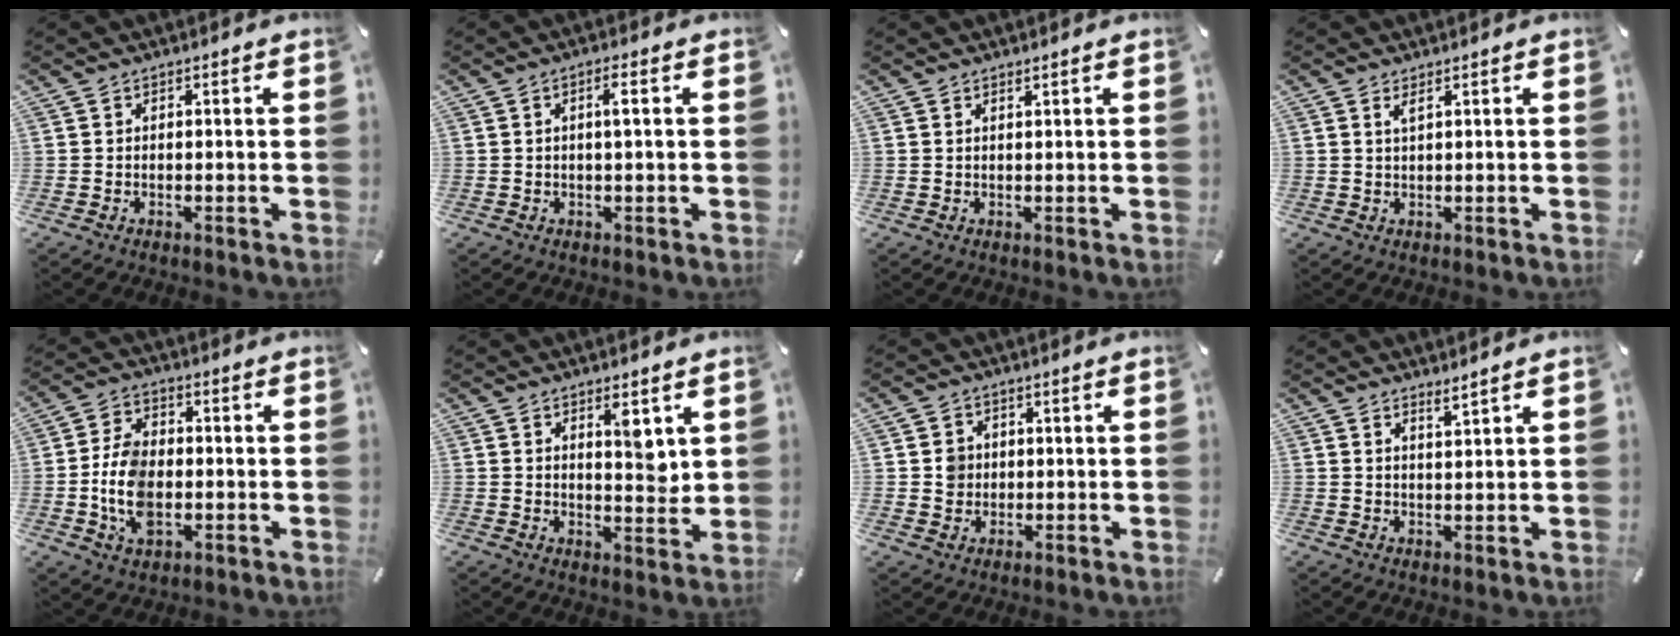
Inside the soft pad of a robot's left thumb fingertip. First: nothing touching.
{"total": 3.0, "force": [0.5, 0.4, 2.9], "torque": [-0.057, 0.004, 0.006]}
{"total": 0.9, "force": [0.8, -0.1, 0.5], "torque": [-0.008, -0.002, 0.014]}
{"total": 1.5, "force": [1.1, 0.1, 1.0], "torque": [-0.020, 0.000, 0.019]}
{"total": 10.0, "force": [-2.1, 6.7, 7.2], "torque": [-0.169, 0.004, -0.038]}
{"total": 6.1, "force": [3.7, 2.6, 4.1], "torque": [-0.043, -0.032, 0.055]}
{"total": 3.7, "force": [0.3, 3.7, 0.3], "torque": [-0.004, 0.004, 0.004]}
{"total": 2.6, "force": [2.4, -0.4, 0.8], "torque": [-0.019, -0.012, 0.044]}